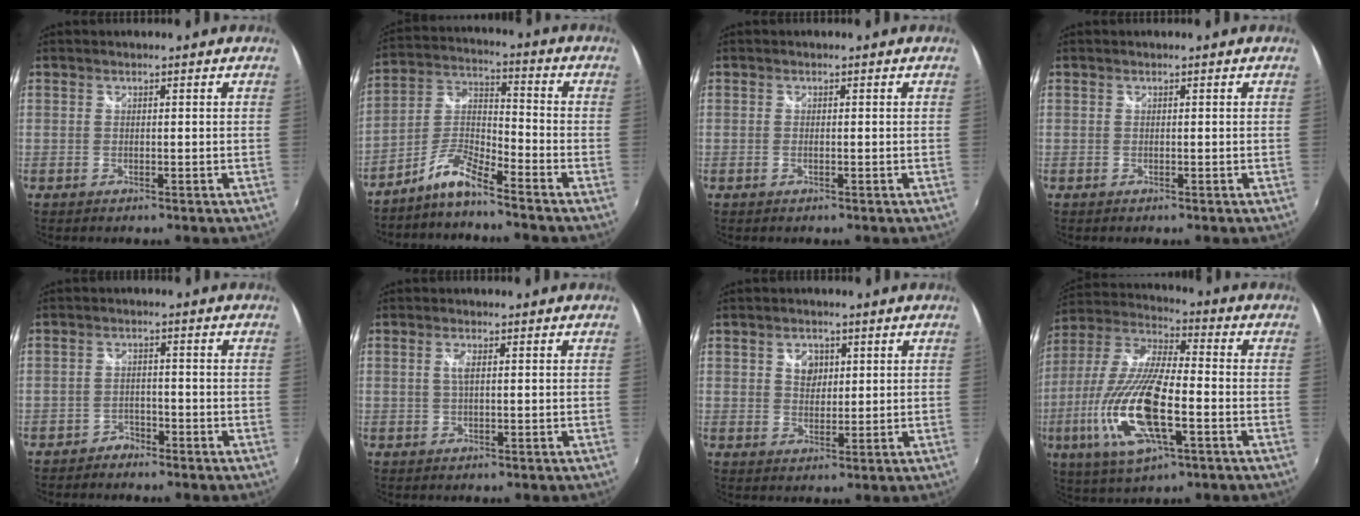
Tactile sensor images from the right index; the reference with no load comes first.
{"total": 7.1, "force": [-6.0, 0.3, 3.7], "torque": [-0.097, 0.022, -0.126]}
{"total": 0.6, "force": [-0.3, 0.1, 0.5], "torque": [-0.010, 0.001, -0.006]}
{"total": 0.0}
{"total": 3.1, "force": [-2.7, 1.5, 0.0], "torque": [-0.011, 0.005, -0.048]}
{"total": 1.6, "force": [0.2, 0.2, 1.5], "torque": [-0.030, 0.000, 0.003]}
{"total": 3.7, "force": [1.3, 2.9, 1.9], "torque": [-0.024, 0.006, 0.023]}
{"total": 19.8, "force": [-6.2, 6.0, 17.8], "torque": [-0.369, -0.026, -0.119]}